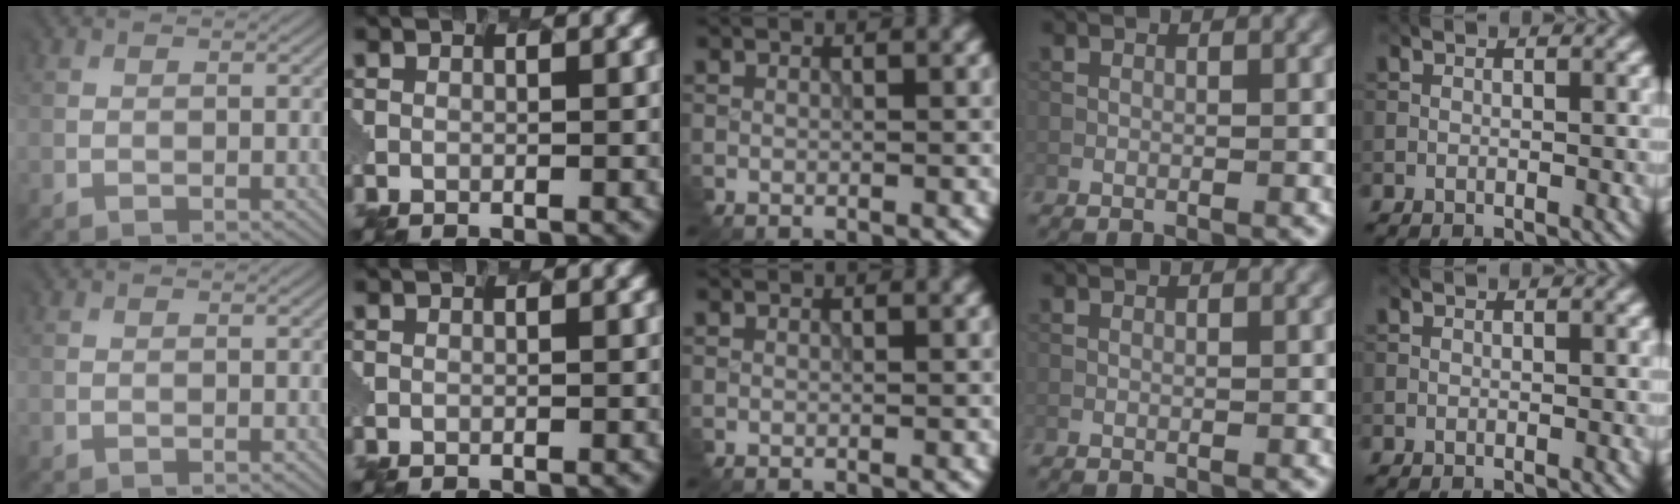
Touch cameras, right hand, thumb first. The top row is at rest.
{}